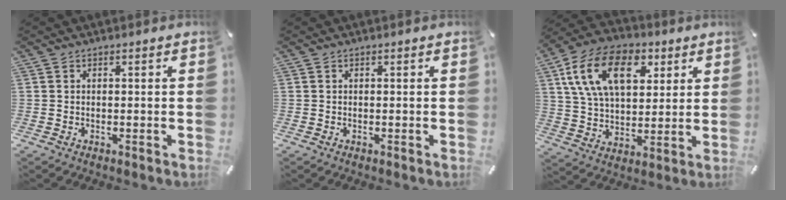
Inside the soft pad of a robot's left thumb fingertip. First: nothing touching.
{"total": 0.0}
{"total": 17.3, "force": [6.8, 11.1, 11.5], "torque": [-0.225, -0.006, 0.119]}